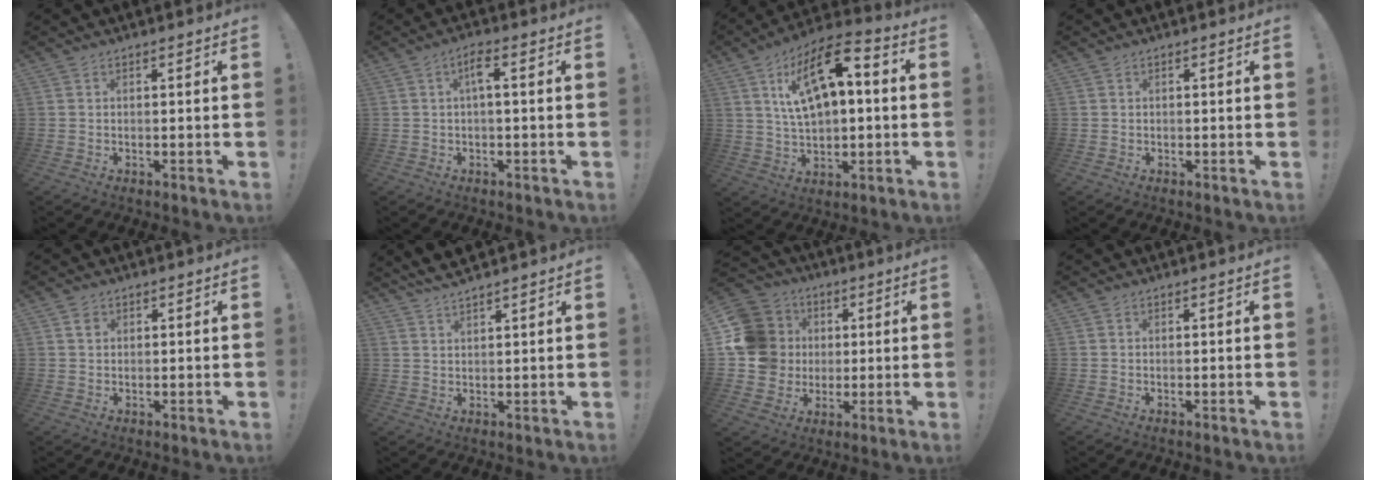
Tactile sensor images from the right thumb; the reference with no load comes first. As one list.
[{"total": 4.2, "force": [0.5, 0.8, 4.1], "torque": [-0.081, 0.009, 0.003]}, {"total": 15.4, "force": [5.0, 7.6, 12.5], "torque": [-0.205, -0.015, 0.085]}, {"total": 1.4, "force": [0.4, 1.3, -0.2], "torque": [0.004, -0.003, 0.007]}, {"total": 1.6, "force": [0.9, 1.3, 0.5], "torque": [0.004, -0.003, 0.013]}, {"total": 3.9, "force": [3.5, 0.3, 1.7], "torque": [-0.032, -0.021, 0.065]}, {"total": 16.5, "force": [1.9, 14.9, 6.8], "torque": [-0.124, 0.005, 0.056]}, {"total": 0.0}]